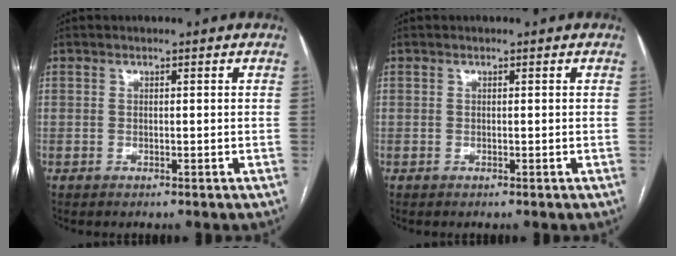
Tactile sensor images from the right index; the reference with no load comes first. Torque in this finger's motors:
{"motor_torque": [0.00, 0.00, 0.01, 0.01]}